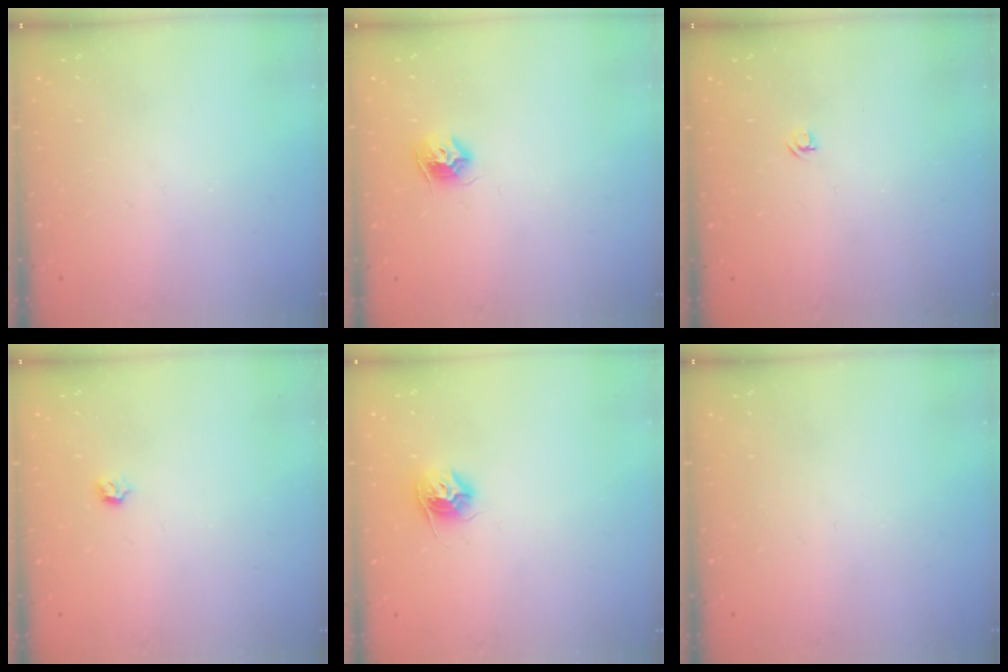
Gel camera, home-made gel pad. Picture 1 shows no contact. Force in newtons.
{"total": 8.0, "press": 7.9, "slide": 0.5}
{"total": 3.5, "press": 3.4, "slide": 0.5}
{"total": 2.8, "press": 2.7, "slide": 0.8}
{"total": 9.6, "press": 9.6, "slide": 0.6}
{"total": 0.0}